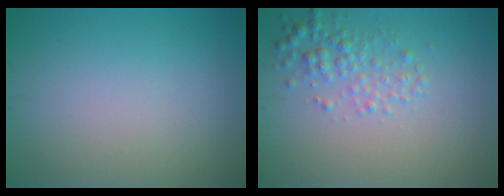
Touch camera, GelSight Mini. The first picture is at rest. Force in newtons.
{"total": 2.5, "press": 2.5, "slide": 0.1}